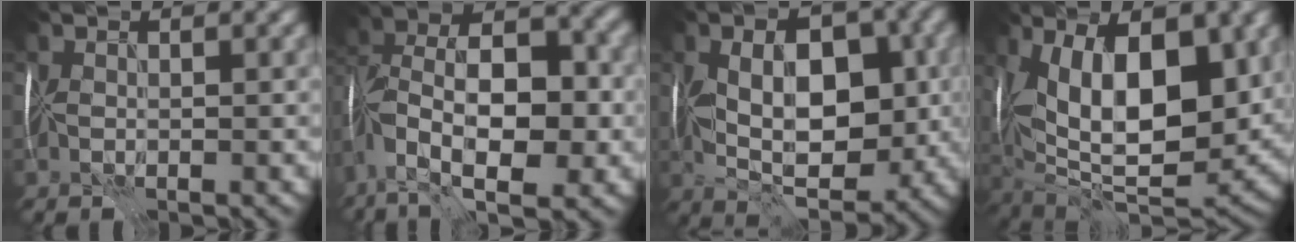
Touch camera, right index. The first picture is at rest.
{"total": 11.2, "force": [-3.1, 6.2, 8.8], "torque": [-0.159, 0.013, -0.061]}
{"total": 9.2, "force": [0.2, 5.0, 7.6], "torque": [-0.125, -0.004, 0.006]}
{"total": 14.8, "force": [2.9, 6.6, 12.9], "torque": [-0.179, 0.003, 0.056]}